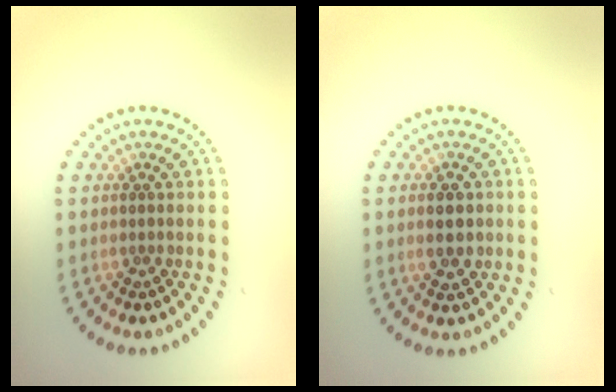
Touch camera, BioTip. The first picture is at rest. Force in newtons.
{"total": 2.3, "press": 2.3, "slide": 0.3}